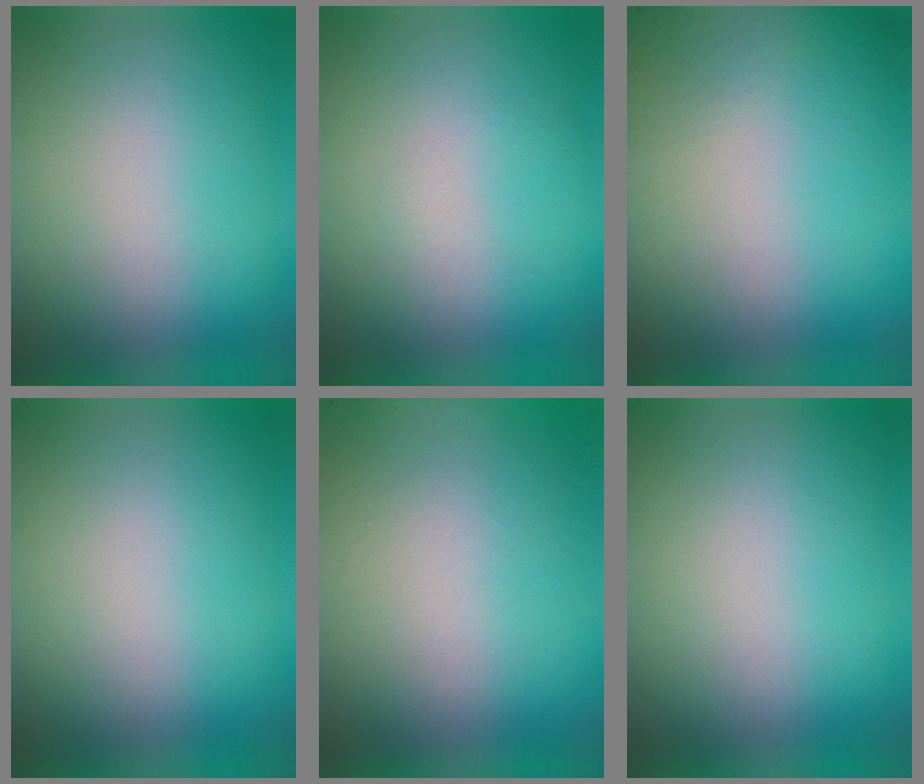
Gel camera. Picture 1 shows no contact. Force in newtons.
{"total": 1.1}
{"total": 5.9}
{"total": 0.0}
{"total": 8.1}
{"total": 0.0}